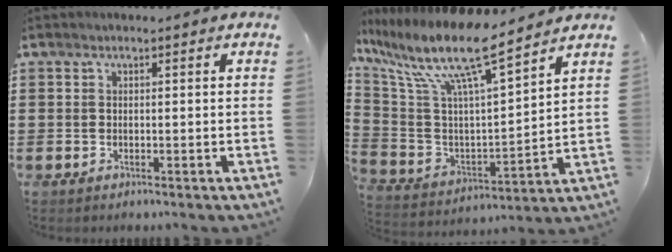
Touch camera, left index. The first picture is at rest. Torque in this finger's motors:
{"motor_torque": [2.14, 0.00, 1.05, 0.21]}